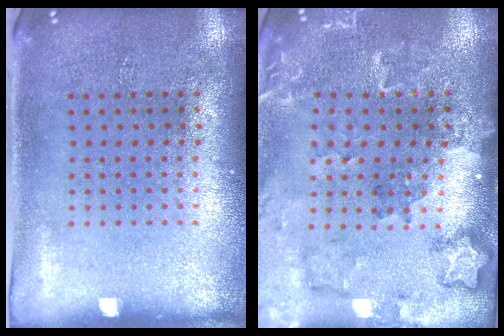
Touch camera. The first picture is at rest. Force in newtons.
{"total": 1.8, "press": 1.8, "slide": 0.2}